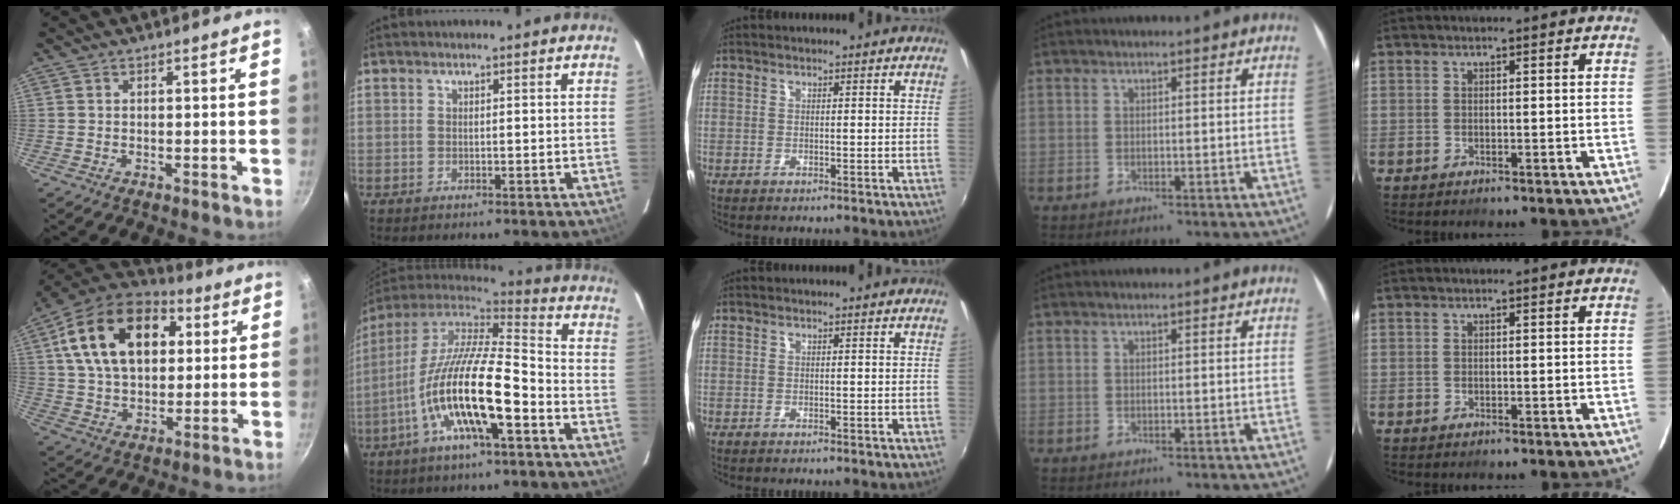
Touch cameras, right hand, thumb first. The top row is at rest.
{"thumb": {"total": 22.4, "force": [6.3, 14.5, 15.8], "torque": [-0.252, 0.012, 0.096]}, "index": {"total": 19.2, "force": [-7.4, 4.3, 17.2], "torque": [-0.312, -0.026, -0.145]}}